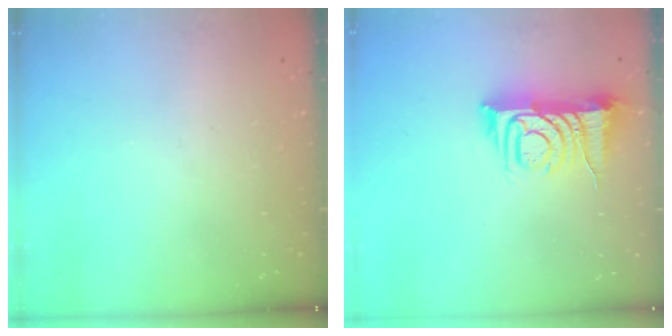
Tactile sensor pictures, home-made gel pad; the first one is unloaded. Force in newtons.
{"total": 9.4, "press": 9.3, "slide": 1.2}